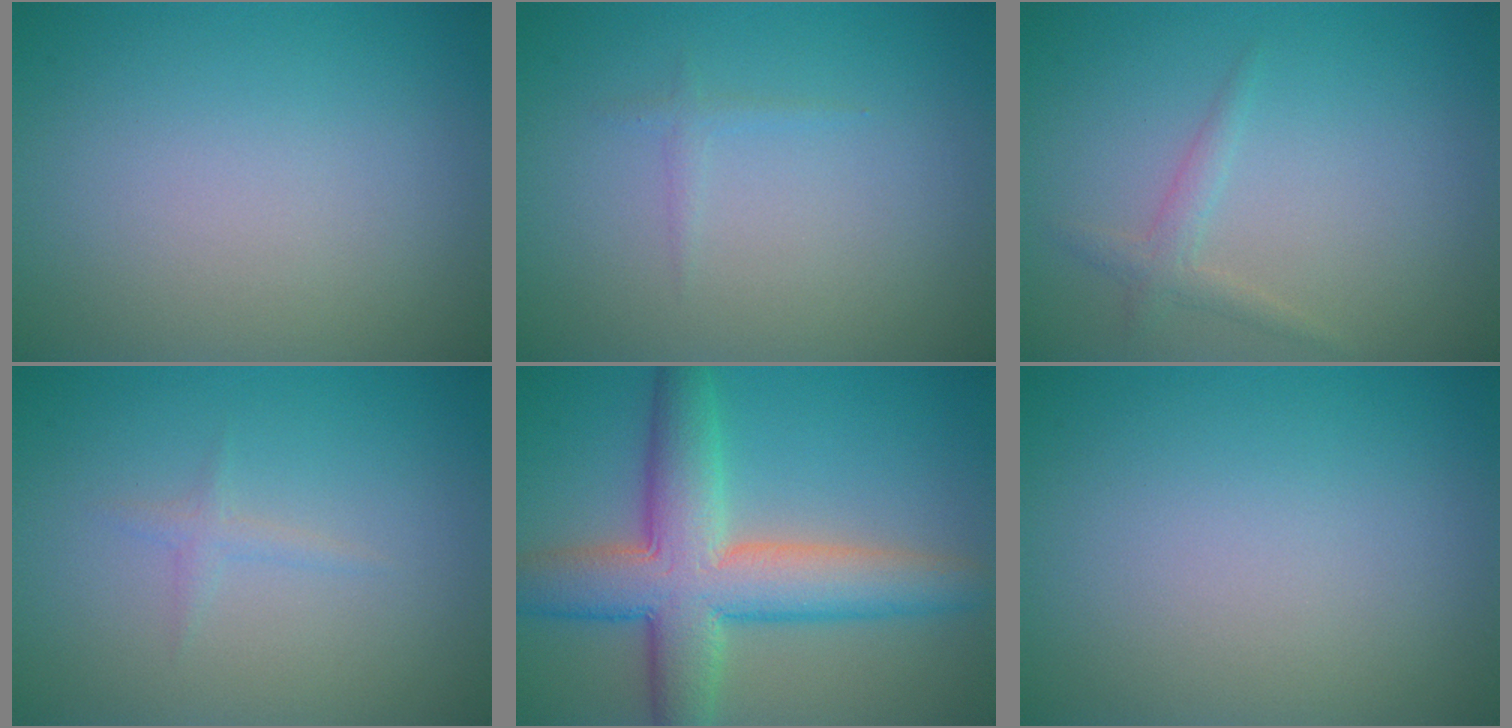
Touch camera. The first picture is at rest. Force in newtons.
{"total": 0.6, "press": 0.6, "slide": 0.0}
{"total": 1.5, "press": 1.5, "slide": 0.1}
{"total": 0.8, "press": 0.8, "slide": 0.1}
{"total": 8.9, "press": 8.9, "slide": 0.3}
{"total": 0.0}